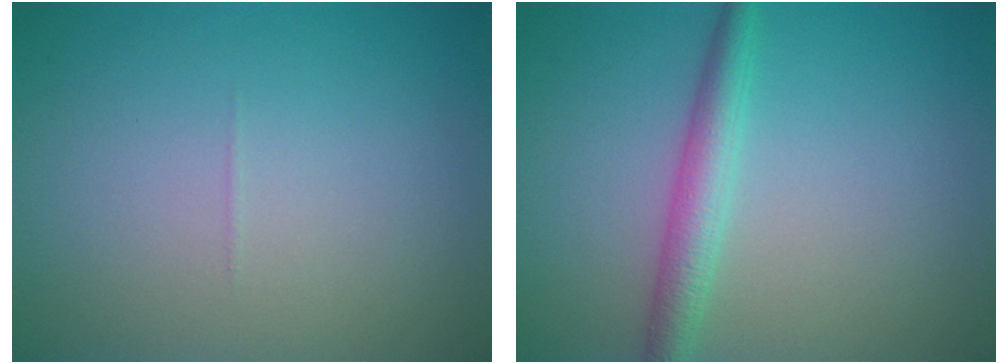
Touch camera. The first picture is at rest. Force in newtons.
{"total": 3.0, "press": 3.0, "slide": 0.1}